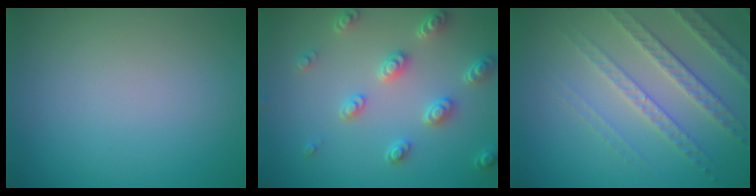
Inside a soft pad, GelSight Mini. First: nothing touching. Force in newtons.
{"total": 4.0, "press": 3.3, "slide": 2.2}
{"total": 3.9, "press": 3.9, "slide": 0.3}